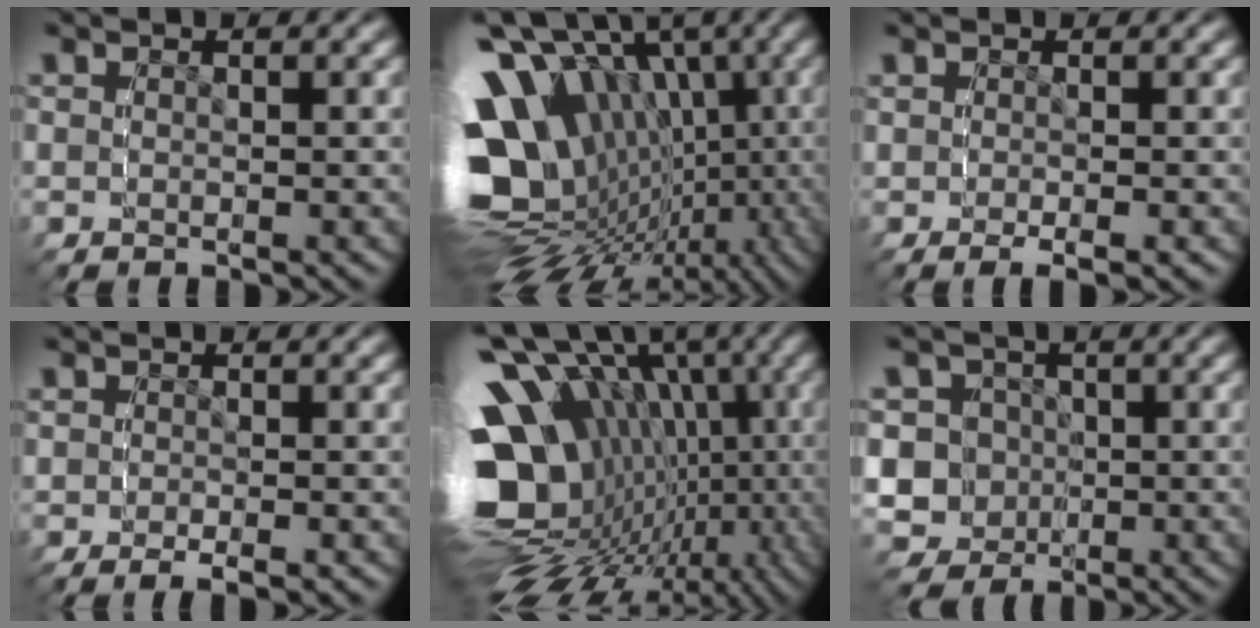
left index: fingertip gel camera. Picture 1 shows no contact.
{"total": 19.7, "force": [-2.3, 14.9, 12.7], "torque": [-0.250, -0.053, -0.033]}
{"total": 1.6, "force": [-0.6, -0.2, 1.4], "torque": [-0.024, -0.002, -0.010]}
{"total": 1.3, "force": [-0.7, -0.3, 1.1], "torque": [-0.021, 0.000, -0.013]}
{"total": 21.7, "force": [-3.0, 15.8, 14.6], "torque": [-0.268, -0.056, -0.035]}
{"total": 12.8, "force": [-1.4, 12.0, 4.1], "torque": [-0.136, -0.051, -0.028]}